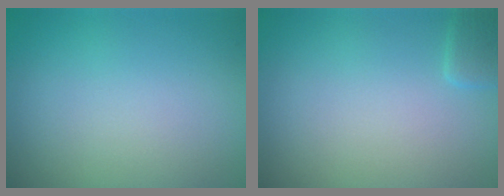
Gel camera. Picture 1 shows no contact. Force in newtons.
{"total": 1.3, "press": 1.3, "slide": 0.2}